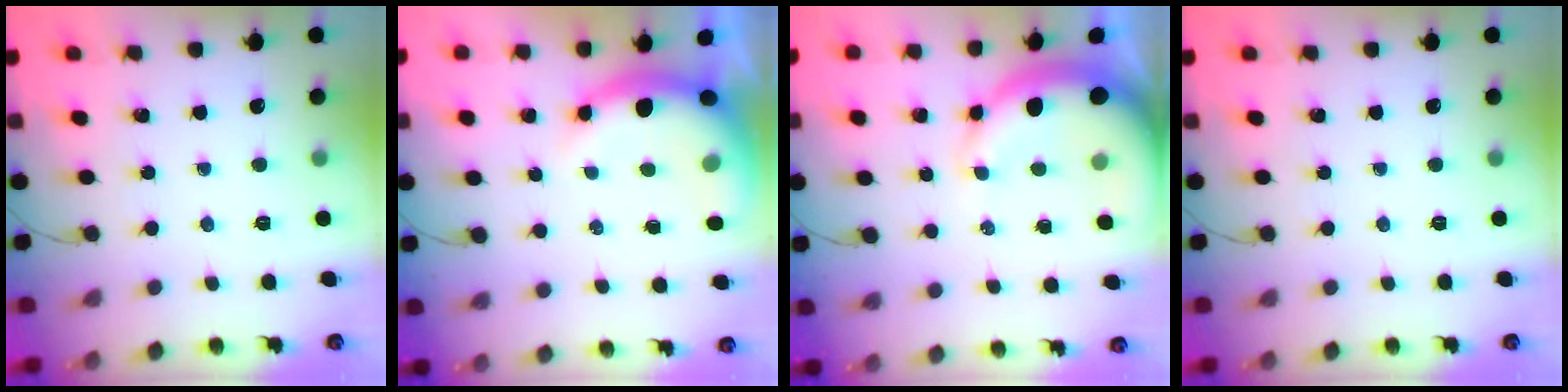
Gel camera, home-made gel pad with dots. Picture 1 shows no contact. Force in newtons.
{"total": 7.2, "press": 7.0, "slide": 1.7}
{"total": 13.1, "press": 12.8, "slide": 2.3}
{"total": 0.0}